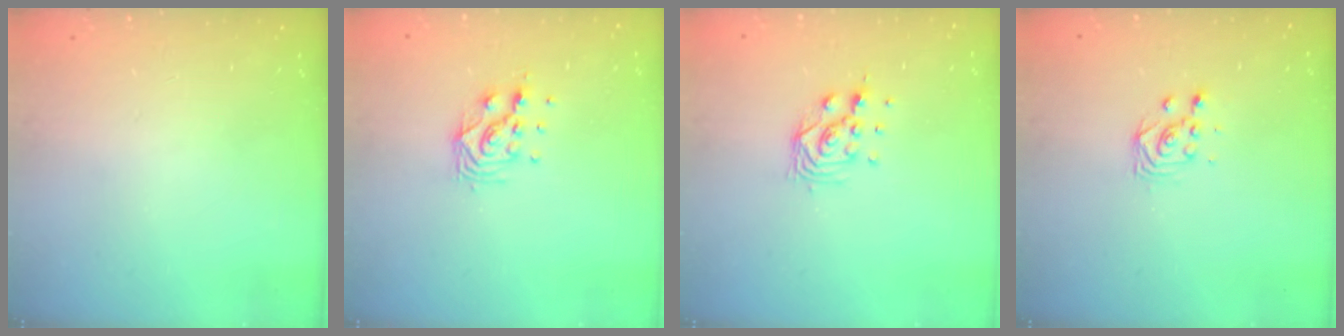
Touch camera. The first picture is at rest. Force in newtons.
{"total": 9.2, "press": 9.2, "slide": 0.7}
{"total": 7.9, "press": 7.8, "slide": 0.6}
{"total": 2.8, "press": 2.8, "slide": 0.3}